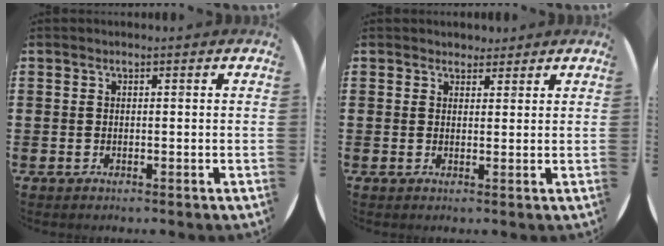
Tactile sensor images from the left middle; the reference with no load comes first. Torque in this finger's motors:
{"motor_torque": [0.05, -0.05, -0.01, 0.00]}